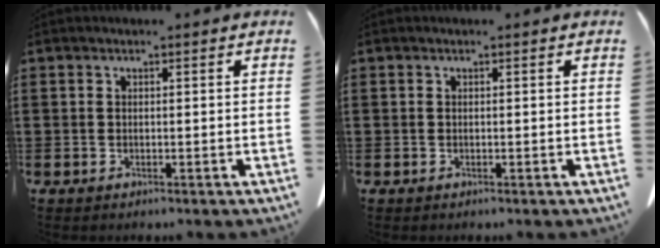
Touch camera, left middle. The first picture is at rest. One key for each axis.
{"total": 0.0}